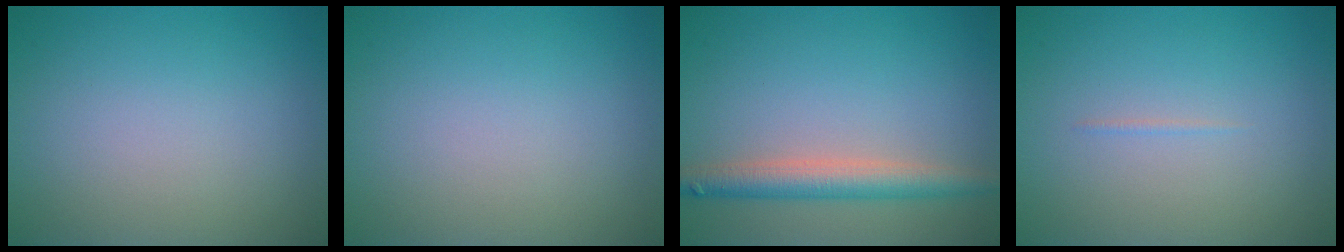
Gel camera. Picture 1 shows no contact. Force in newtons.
{"total": 0.0}
{"total": 3.8, "press": 3.8, "slide": 0.3}
{"total": 0.7, "press": 0.7, "slide": 0.2}